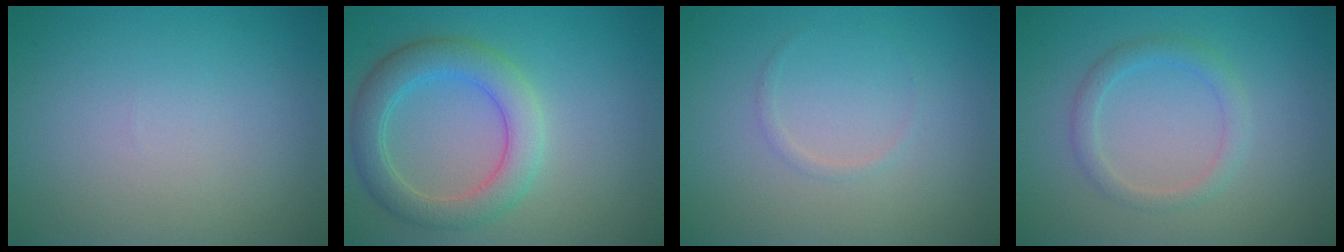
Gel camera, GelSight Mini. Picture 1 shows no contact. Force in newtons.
{"total": 4.8, "press": 4.8, "slide": 0.4}
{"total": 0.6, "press": 0.6, "slide": 0.0}
{"total": 2.0, "press": 1.9, "slide": 0.1}